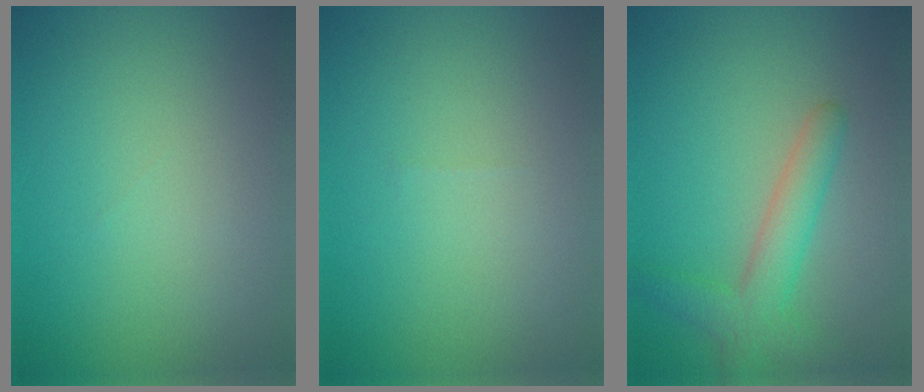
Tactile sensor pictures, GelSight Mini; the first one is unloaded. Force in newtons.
{"total": 0.0}
{"total": 3.7, "press": 3.7, "slide": 0.2}